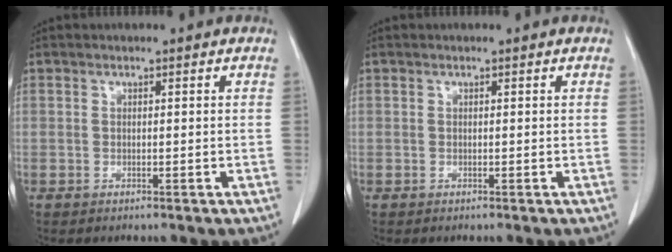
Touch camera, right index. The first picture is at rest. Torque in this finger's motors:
{"motor_torque": [0.00, 0.00, 0.00, 0.00]}